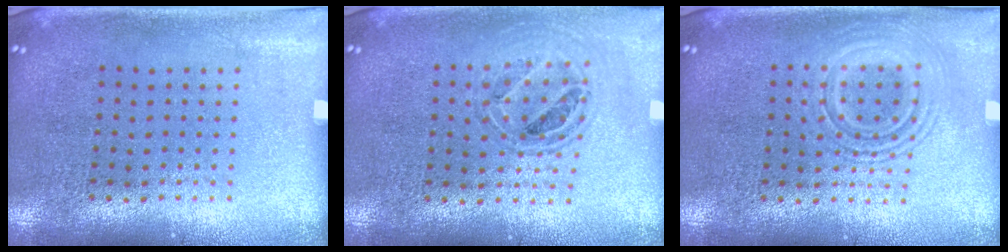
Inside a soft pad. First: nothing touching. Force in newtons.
{"total": 0.8, "press": 0.8, "slide": 0.2}
{"total": 2.3, "press": 2.3, "slide": 0.4}